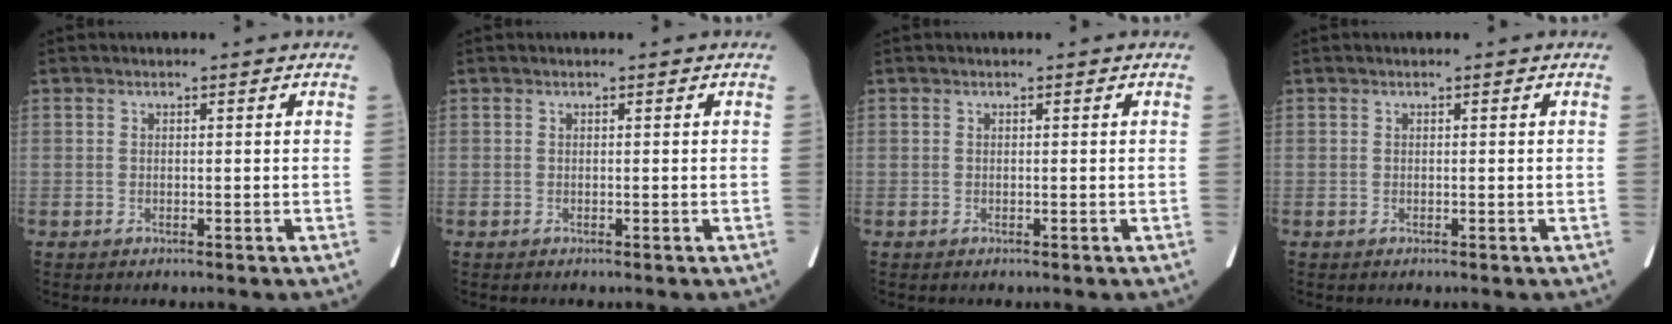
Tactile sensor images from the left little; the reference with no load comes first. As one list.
[{"total": 0.0}, {"total": 0.0}, {"total": 0.0}]